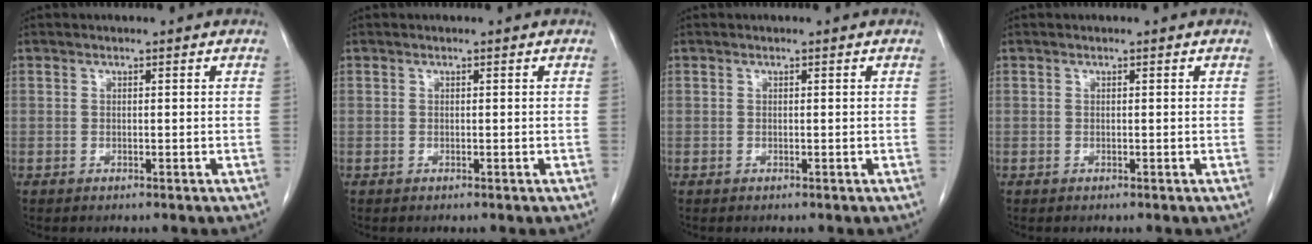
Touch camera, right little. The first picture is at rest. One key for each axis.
{"total": 0.0}
{"total": 0.0}
{"total": 0.0}